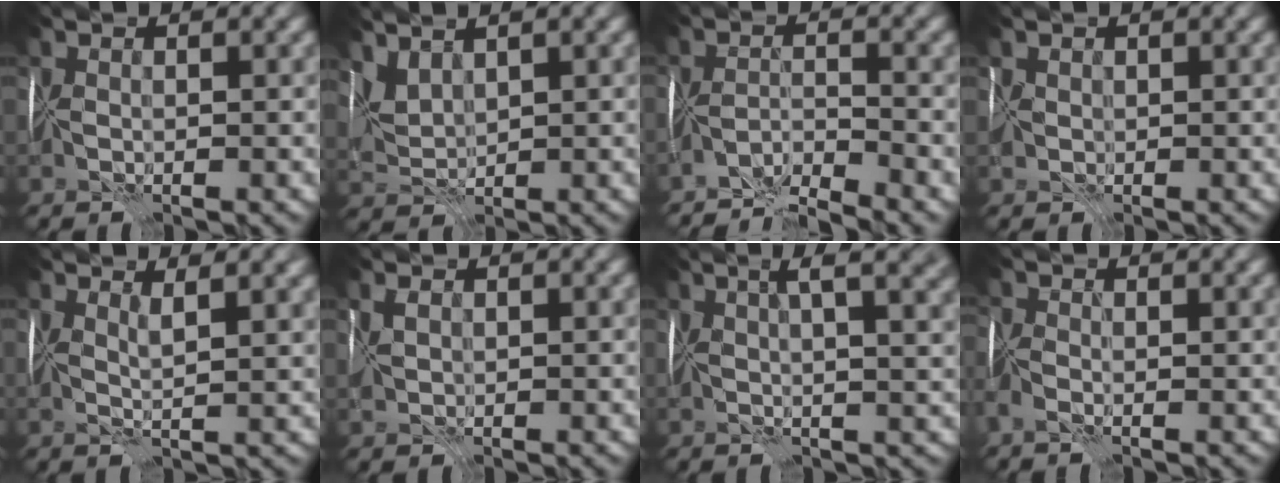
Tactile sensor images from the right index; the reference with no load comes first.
{"total": 2.2, "force": [2.1, -0.2, 0.7], "torque": [-0.016, -0.006, 0.046]}
{"total": 4.0, "force": [-3.5, -1.8, -0.4], "torque": [0.019, -0.004, -0.071]}
{"total": 1.4, "force": [0.0, 1.0, 1.0], "torque": [-0.016, -0.005, 0.000]}
{"total": 1.8, "force": [1.1, -0.7, 1.2], "torque": [-0.020, -0.006, 0.021]}
{"total": 1.0, "force": [0.4, 0.3, 0.8], "torque": [-0.016, -0.002, 0.011]}
{"total": 6.8, "force": [3.3, 1.5, 5.7], "torque": [-0.060, 0.024, 0.035]}
{"total": 2.0, "force": [-1.3, 0.8, 1.4], "torque": [-0.035, -0.005, -0.032]}